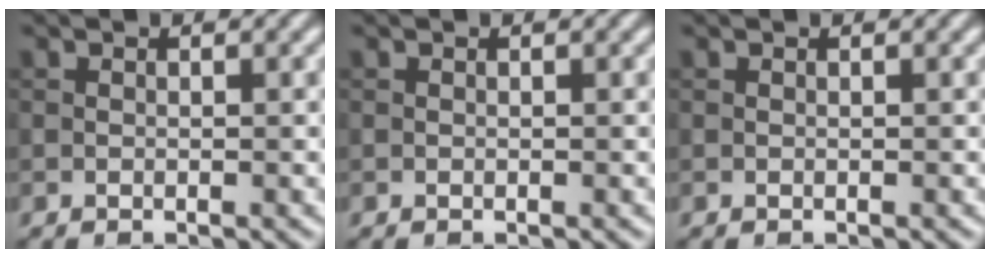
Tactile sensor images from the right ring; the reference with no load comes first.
{"total": 0.0}
{"total": 0.0}